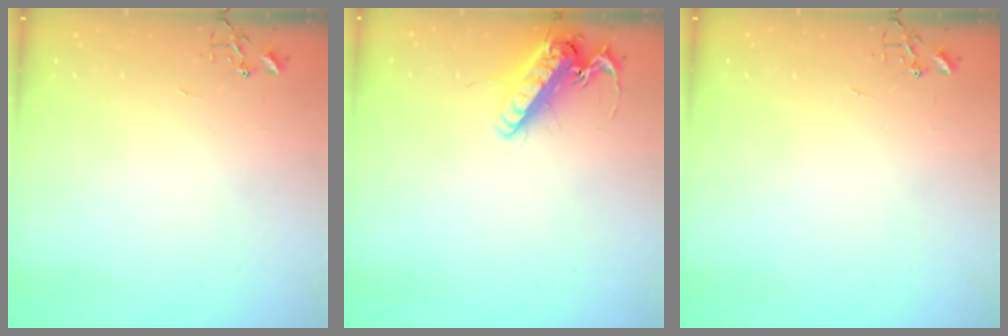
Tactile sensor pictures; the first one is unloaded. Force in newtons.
{"total": 14.1, "press": 13.9, "slide": 2.6}
{"total": 0.0}